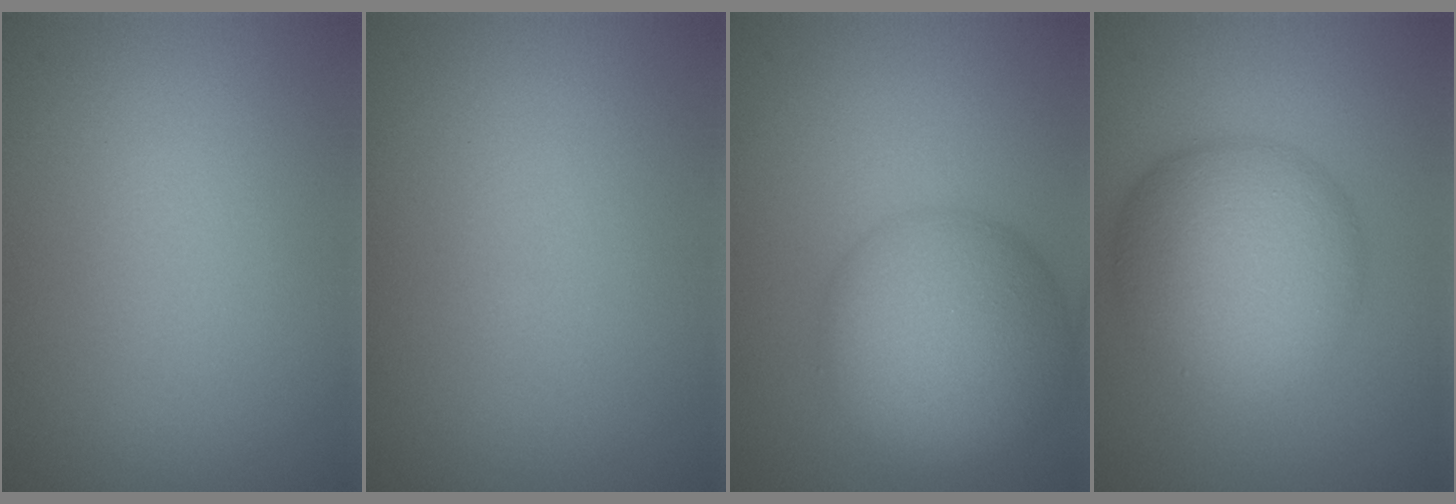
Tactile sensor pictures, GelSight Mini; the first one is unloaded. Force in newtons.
{"total": 0.0}
{"total": 9.2, "press": 9.2, "slide": 0.5}
{"total": 8.7, "press": 8.7, "slide": 0.2}